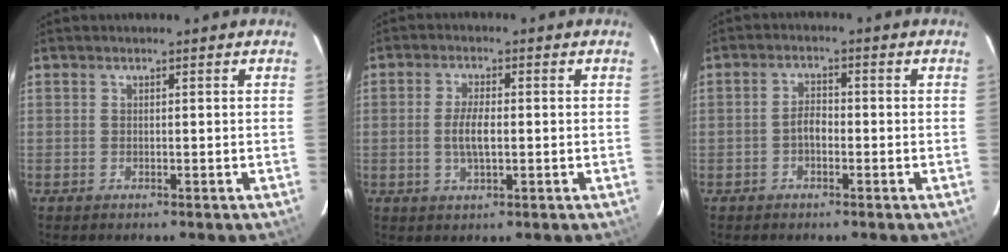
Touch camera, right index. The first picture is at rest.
{"total": 4.4, "force": [-0.4, 1.4, 4.2], "torque": [-0.082, 0.000, -0.006]}
{"total": 2.5, "force": [-1.1, 1.3, 1.7], "torque": [-0.034, 0.008, -0.022]}